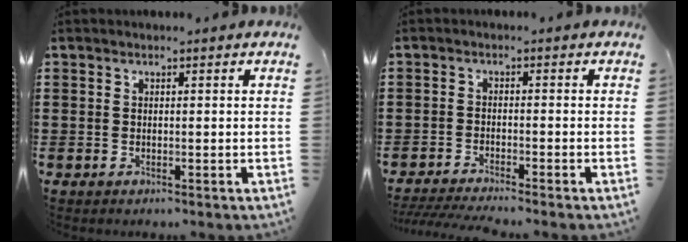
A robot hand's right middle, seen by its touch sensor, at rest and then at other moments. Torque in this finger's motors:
{"motor_torque": [0.02, 0.00, 0.02, 0.02]}